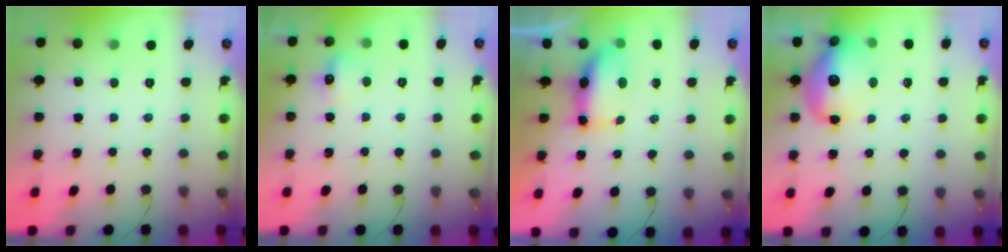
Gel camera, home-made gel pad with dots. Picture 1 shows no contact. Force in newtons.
{"total": 5.4, "press": 5.1, "slide": 1.6}
{"total": 8.1, "press": 7.3, "slide": 3.6}
{"total": 13.9, "press": 13.6, "slide": 3.2}